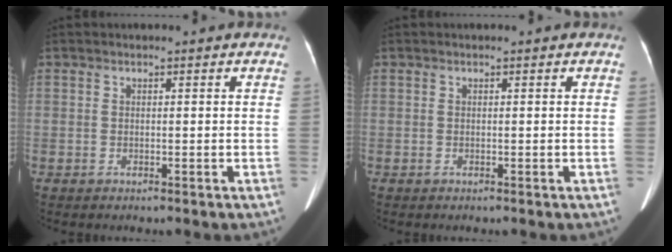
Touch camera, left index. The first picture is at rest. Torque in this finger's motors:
{"motor_torque": [0.06, -2.08, 0.01, 0.00]}